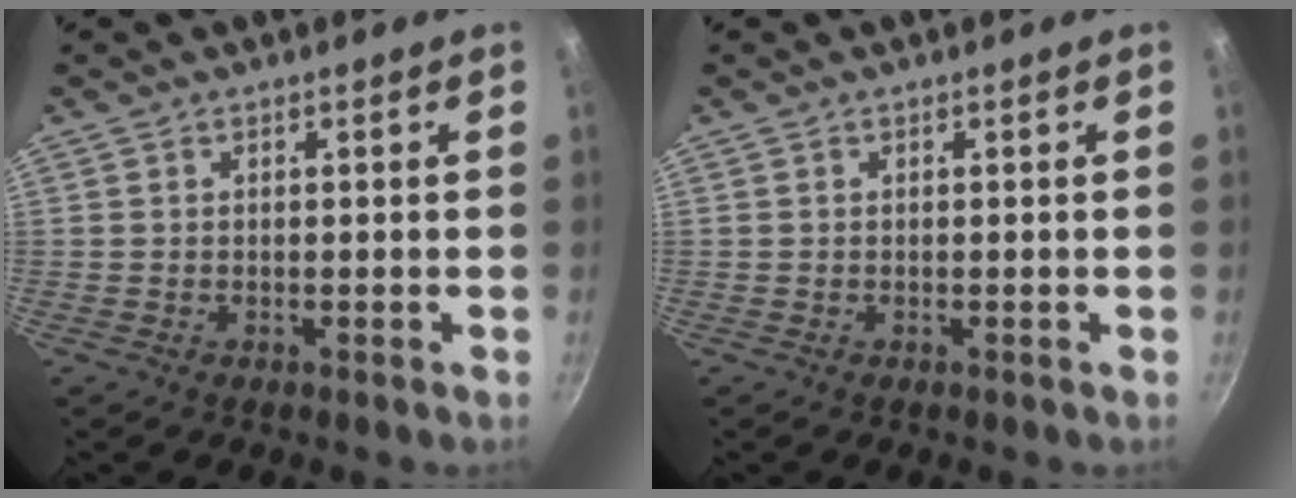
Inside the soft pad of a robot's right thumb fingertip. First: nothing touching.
{"total": 0.0}